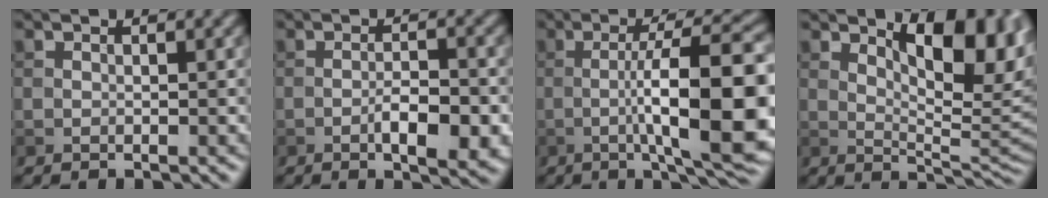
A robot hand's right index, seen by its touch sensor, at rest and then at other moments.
{"total": 4.8, "force": [-1.8, 1.5, 4.2], "torque": [-0.068, -0.001, -0.026]}
{"total": 12.9, "force": [-1.8, 2.9, 12.5], "torque": [-0.177, 0.007, -0.029]}
{"total": 9.9, "force": [3.5, 4.4, 8.2], "torque": [-0.115, 0.003, 0.051]}